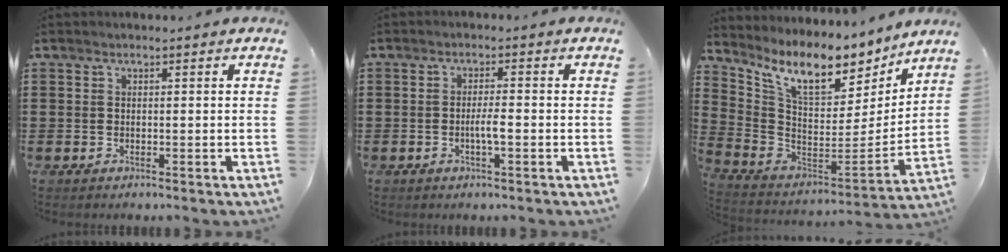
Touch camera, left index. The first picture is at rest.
{"total": 2.8, "force": [-0.7, 0.4, 2.7], "torque": [-0.048, 0.001, -0.013]}
{"total": 10.7, "force": [8.1, 3.3, 6.1], "torque": [-0.142, -0.056, 0.137]}